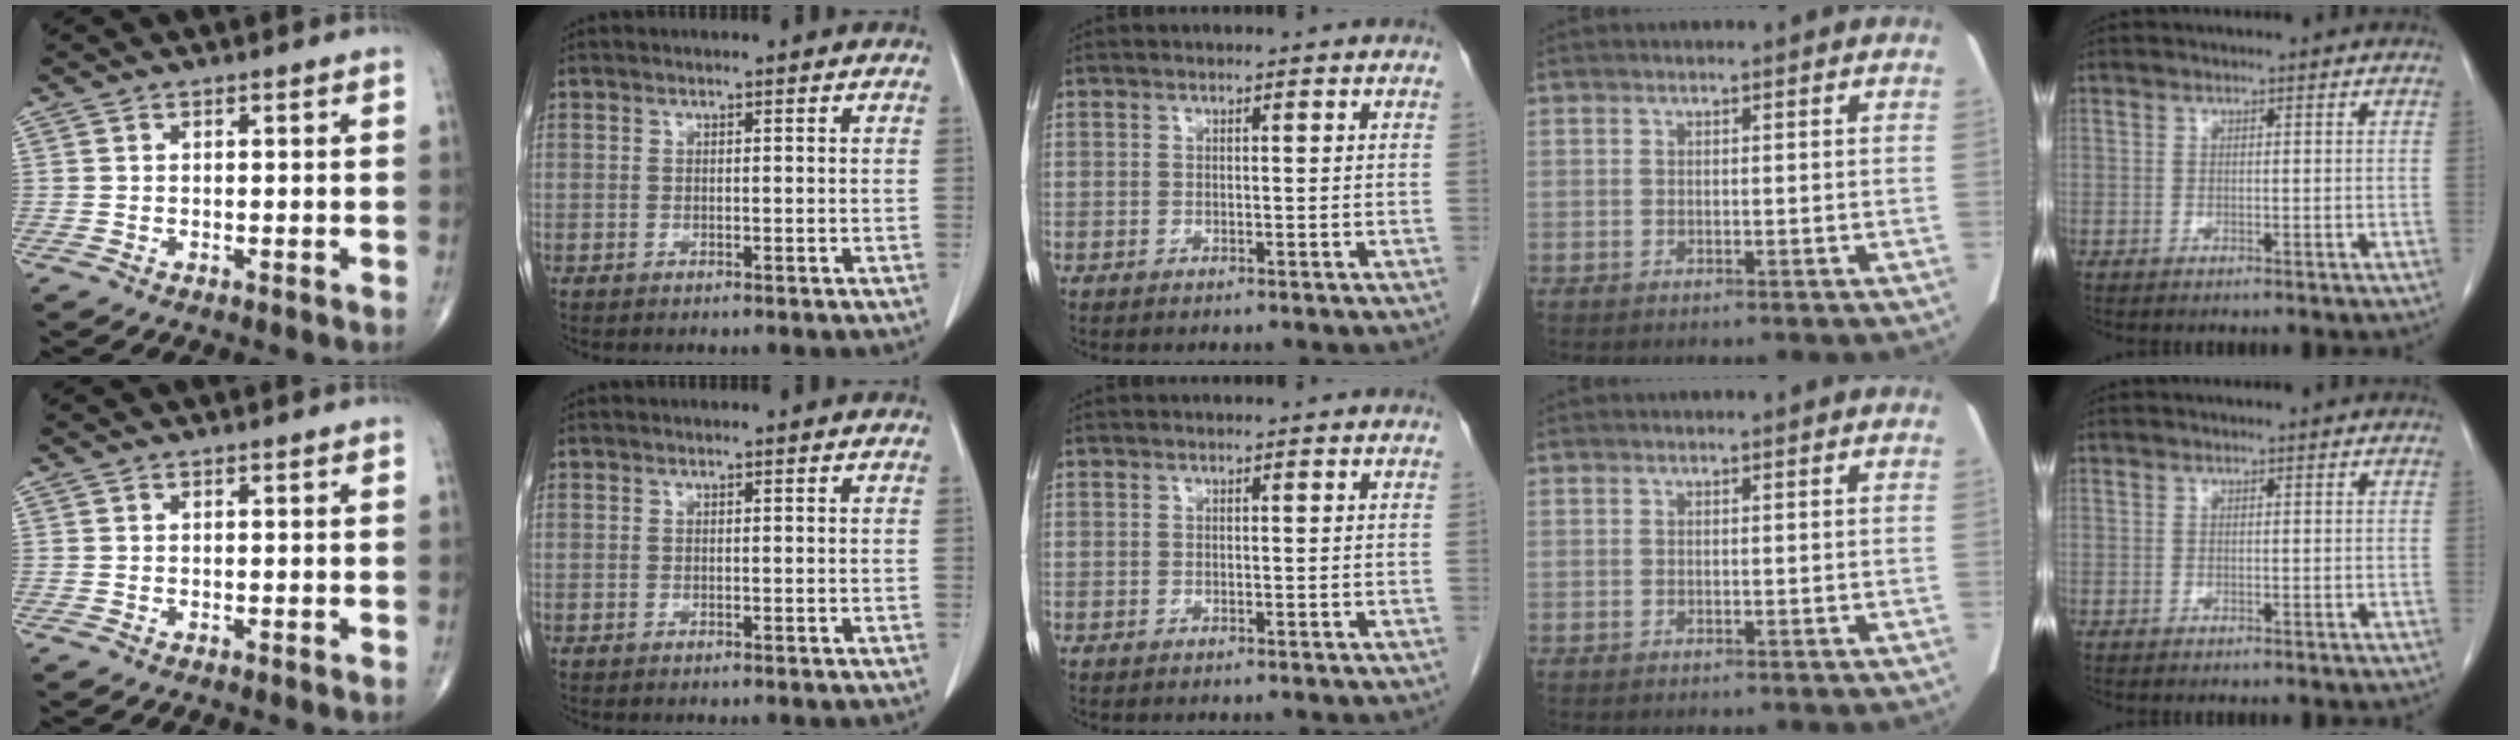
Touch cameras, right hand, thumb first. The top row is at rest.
{}